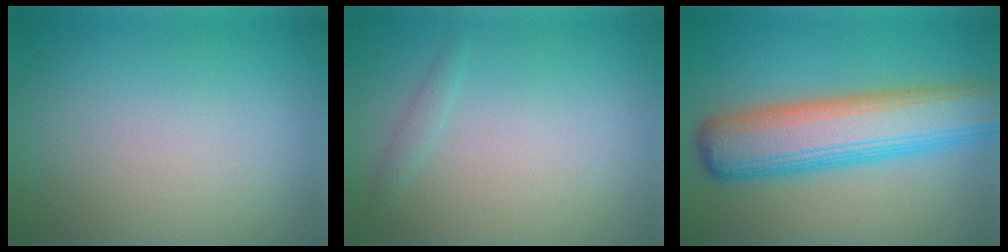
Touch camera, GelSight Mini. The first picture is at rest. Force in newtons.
{"total": 0.8, "press": 0.8, "slide": 0.1}
{"total": 9.3, "press": 9.3, "slide": 0.3}